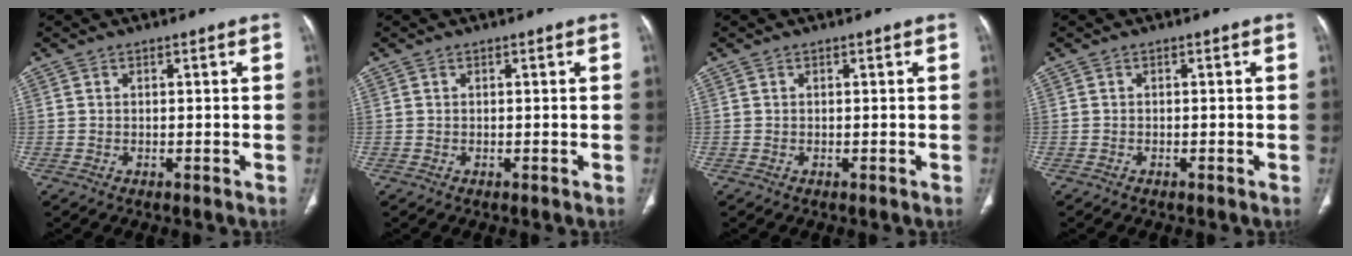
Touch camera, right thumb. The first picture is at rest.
{"total": 0.0}
{"total": 0.0}
{"total": 0.0}